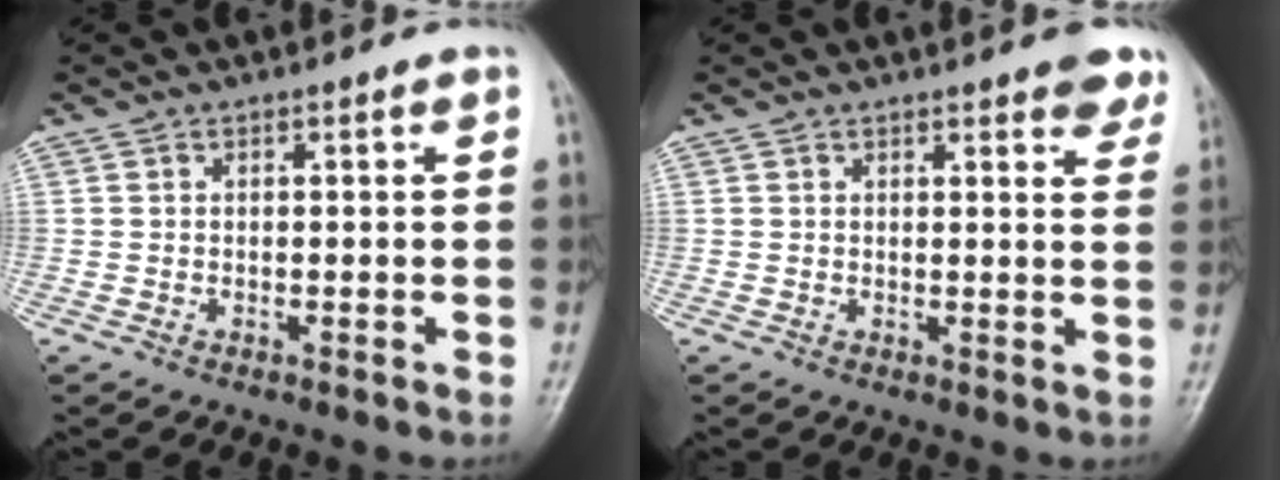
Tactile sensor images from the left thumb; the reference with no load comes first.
{"total": 6.3, "force": [4.8, 1.8, 3.7], "torque": [-0.019, -0.017, 0.046]}